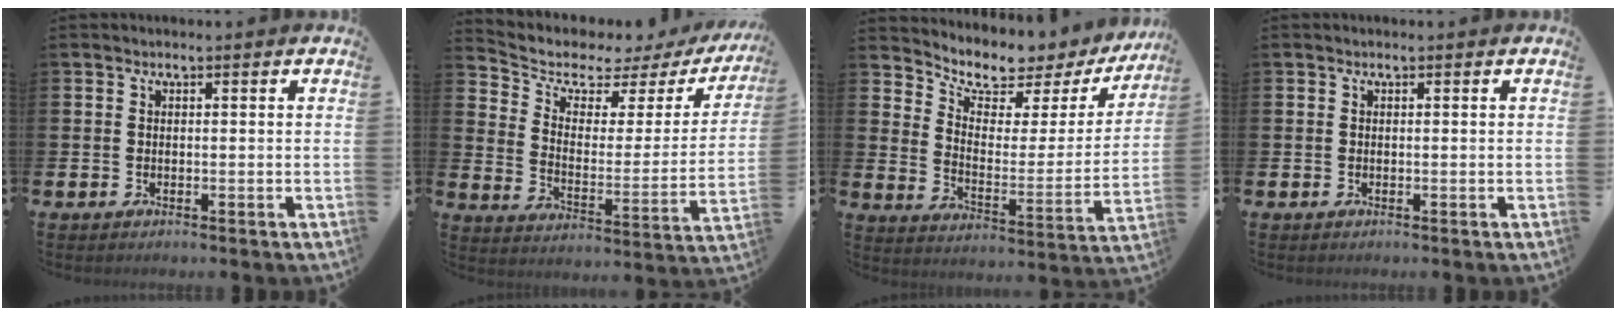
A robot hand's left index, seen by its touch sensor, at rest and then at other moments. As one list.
[{"total": 5.3, "force": [4.4, 2.4, 1.9], "torque": [-0.072, -0.033, 0.066]}, {"total": 6.3, "force": [5.7, 2.4, 1.6], "torque": [-0.065, -0.045, 0.092]}, {"total": 0.0}]